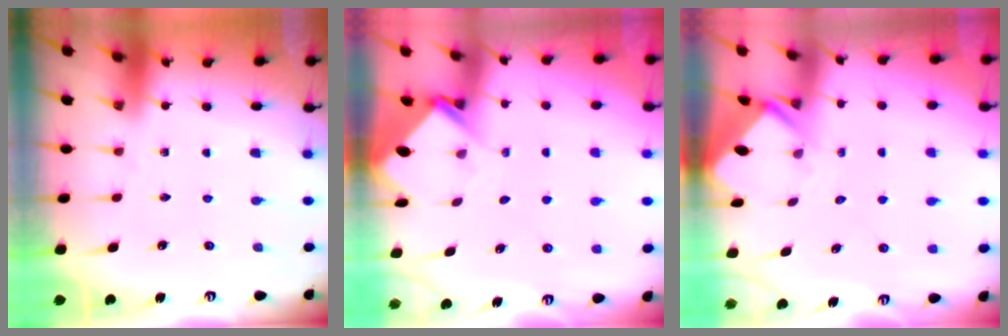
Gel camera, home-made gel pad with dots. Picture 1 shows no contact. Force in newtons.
{"total": 3.9, "press": 3.9, "slide": 0.1}
{"total": 2.6, "press": 2.6, "slide": 0.1}